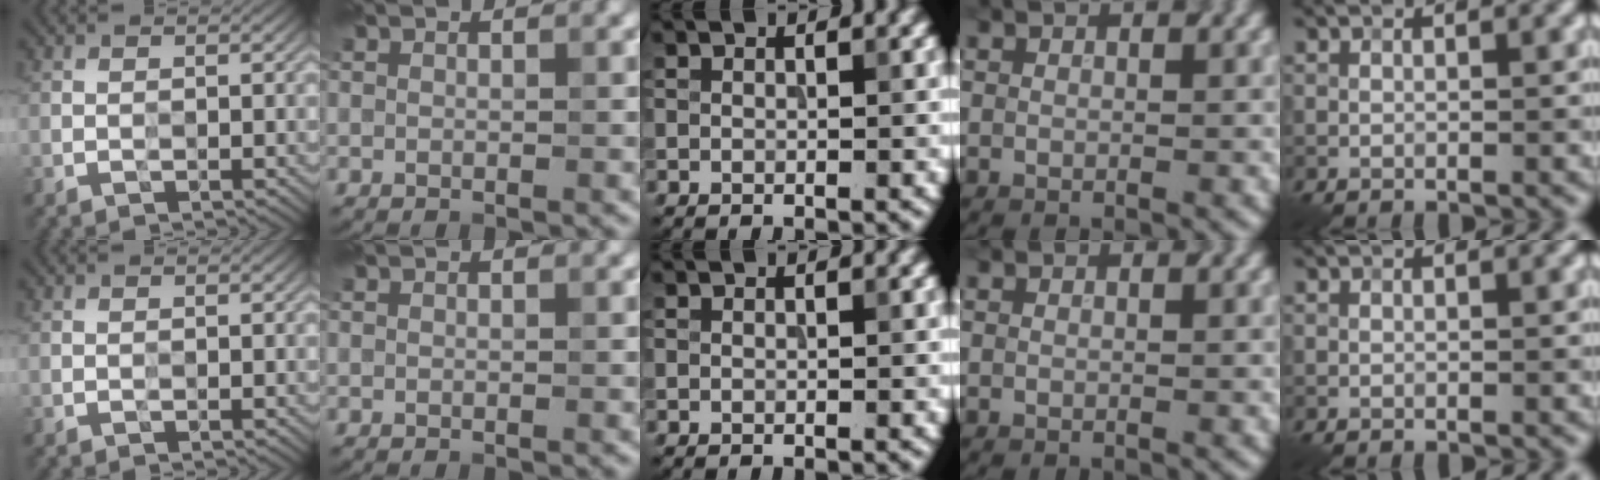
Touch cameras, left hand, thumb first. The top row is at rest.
{}